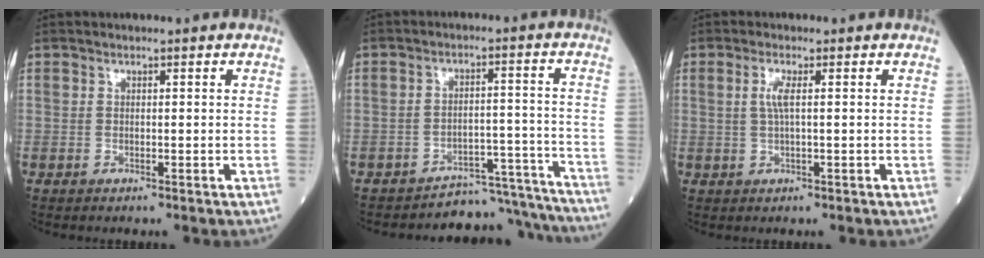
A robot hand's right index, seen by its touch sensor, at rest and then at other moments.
{"total": 11.2, "force": [-11.0, 1.5, -1.3], "torque": [0.039, 0.051, -0.146]}
{"total": 2.4, "force": [0.5, 0.2, 2.3], "torque": [-0.055, 0.002, 0.008]}